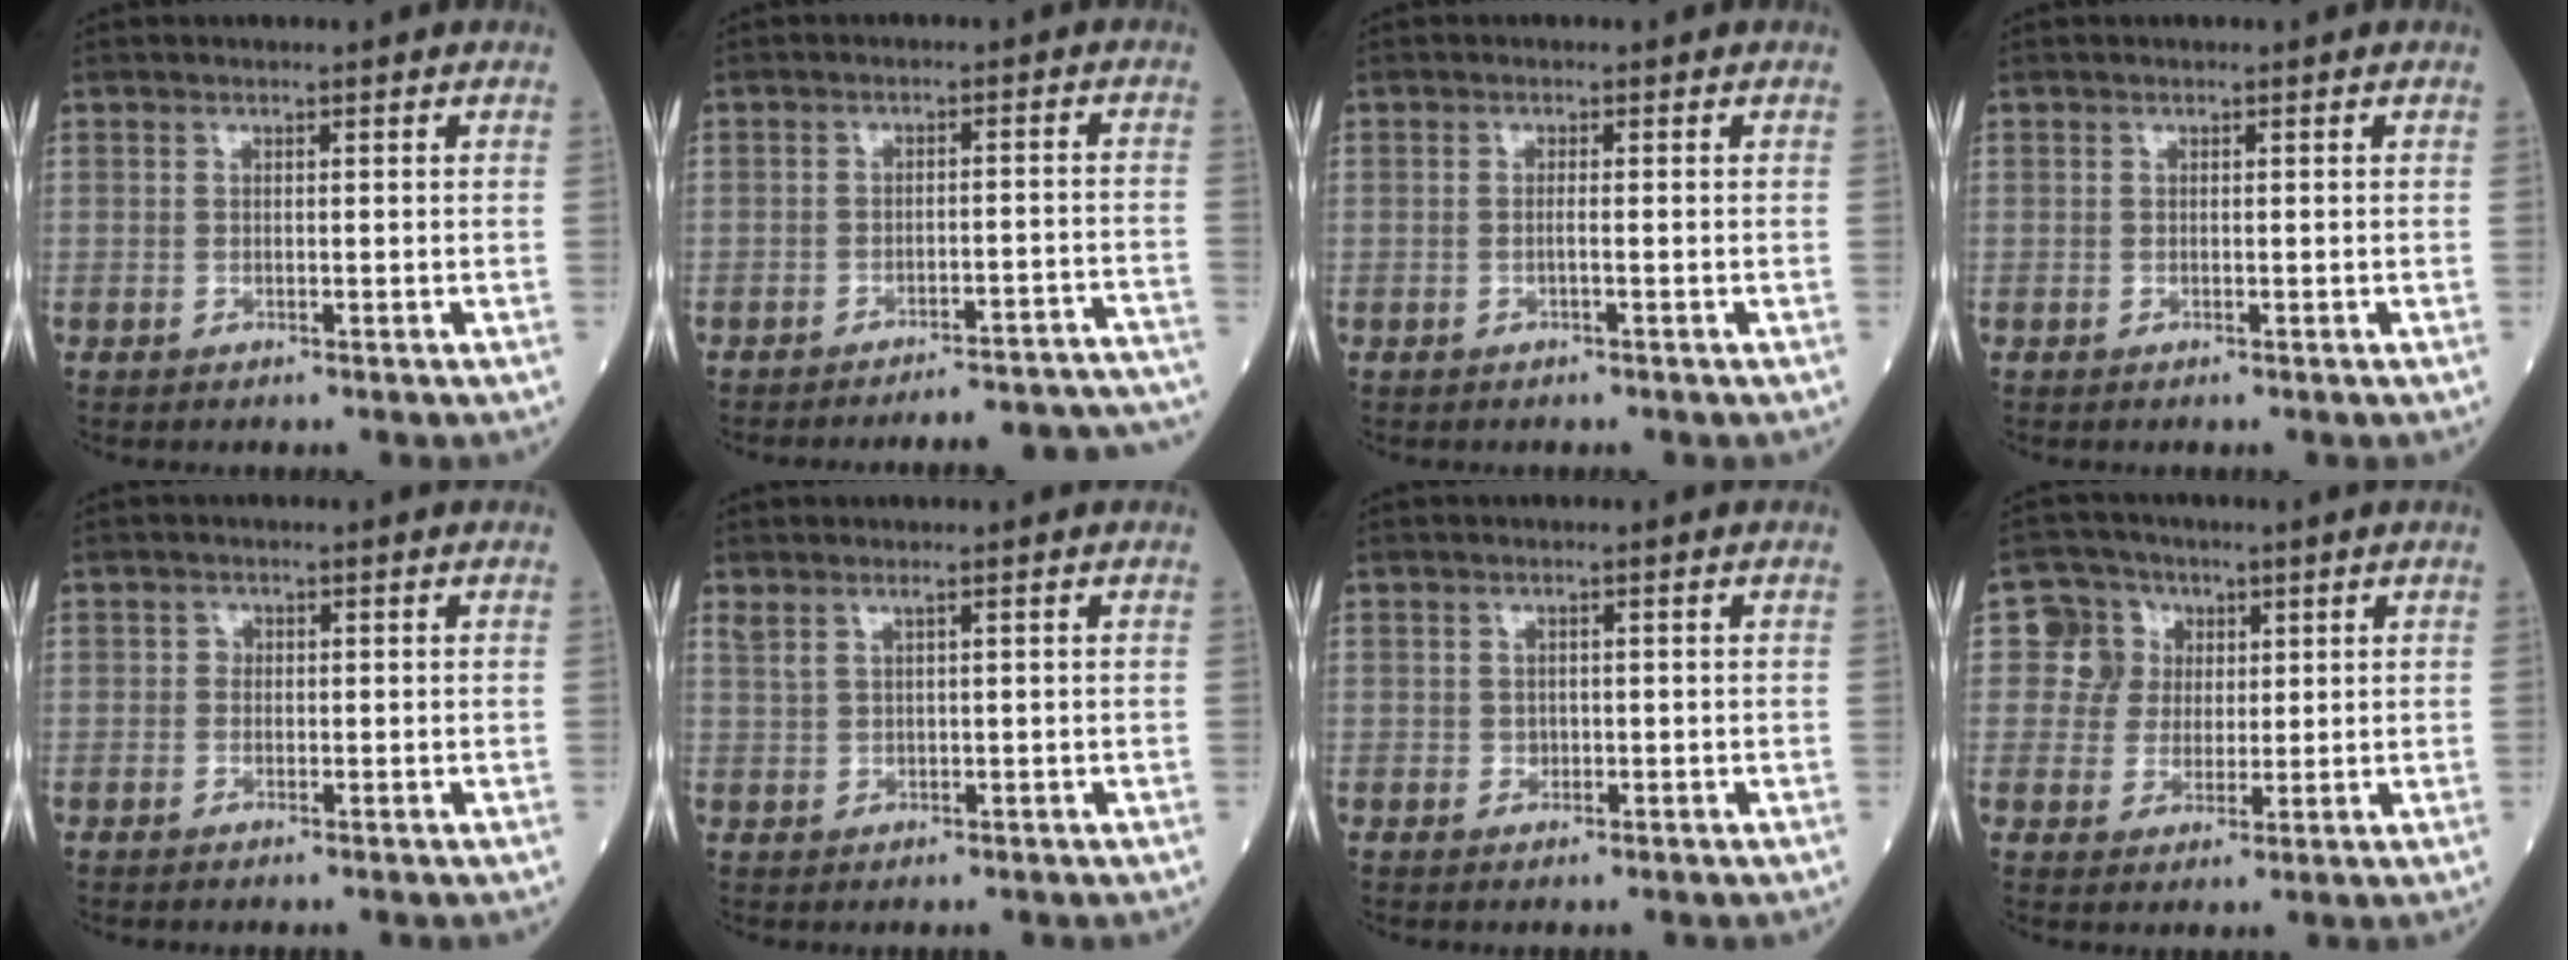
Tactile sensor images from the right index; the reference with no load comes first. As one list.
[{"total": 17.3, "force": [-17.0, 0.4, 3.1], "torque": [0.005, 0.009, -0.200]}, {"total": 0.8, "force": [-0.3, -0.2, 0.8], "torque": [-0.016, 0.000, -0.006]}, {"total": 0.0}, {"total": 0.7, "force": [0.1, 0.6, 0.2], "torque": [0.001, 0.002, 0.000]}, {"total": 1.7, "force": [1.3, 0.0, 1.1], "torque": [-0.033, 0.009, 0.033]}, {"total": 0.7, "force": [0.0, 0.6, 0.3], "torque": [-0.002, 0.001, 0.000]}, {"total": 6.0, "force": [1.8, 5.8, 0.4], "torque": [-0.003, 0.022, 0.033]}]